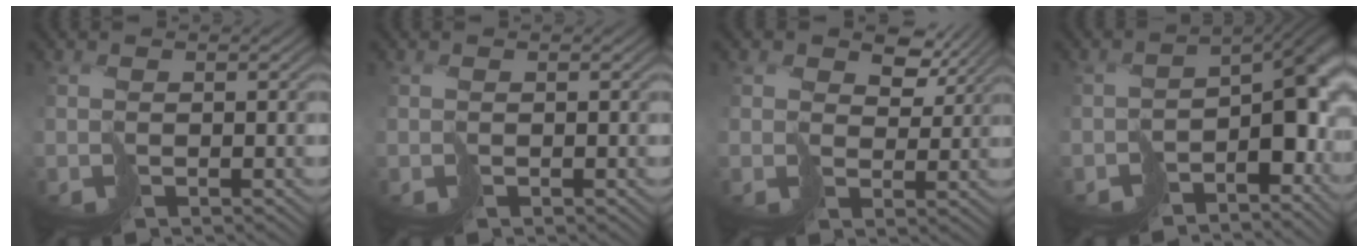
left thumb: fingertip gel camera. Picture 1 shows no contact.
{"total": 0.0}
{"total": 4.2, "force": [3.2, 2.4, 1.2], "torque": [-0.026, -0.001, 0.063]}
{"total": 10.5, "force": [-4.4, 6.0, 7.3], "torque": [-0.095, -0.034, -0.051]}